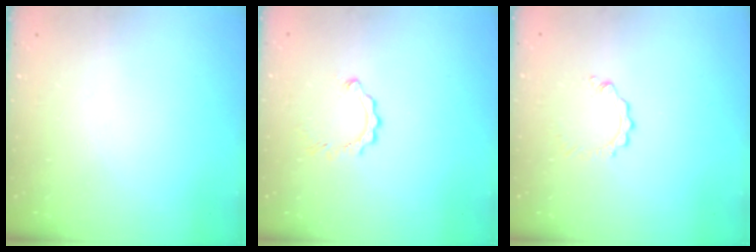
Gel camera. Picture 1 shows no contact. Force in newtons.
{"total": 2.3, "press": 2.3, "slide": 0.3}
{"total": 2.9, "press": 2.9, "slide": 0.3}